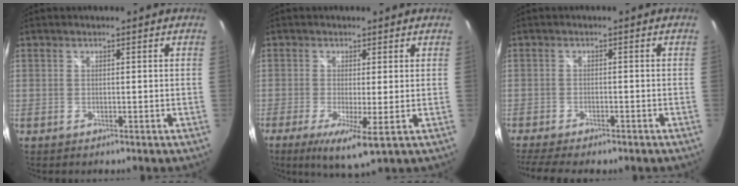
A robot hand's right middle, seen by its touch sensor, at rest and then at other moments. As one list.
[{"total": 6.7, "force": [-2.0, 0.8, 6.4], "torque": [-0.128, -0.022, -0.034]}, {"total": 8.4, "force": [-6.8, 2.0, 4.6], "torque": [-0.108, -0.028, -0.107]}]